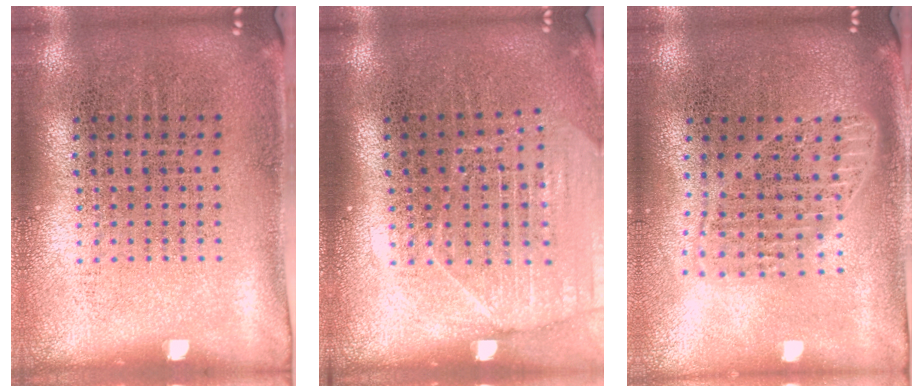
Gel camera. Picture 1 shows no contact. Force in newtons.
{"total": 1.6, "press": 1.5, "slide": 0.5}
{"total": 1.7, "press": 1.4, "slide": 0.9}